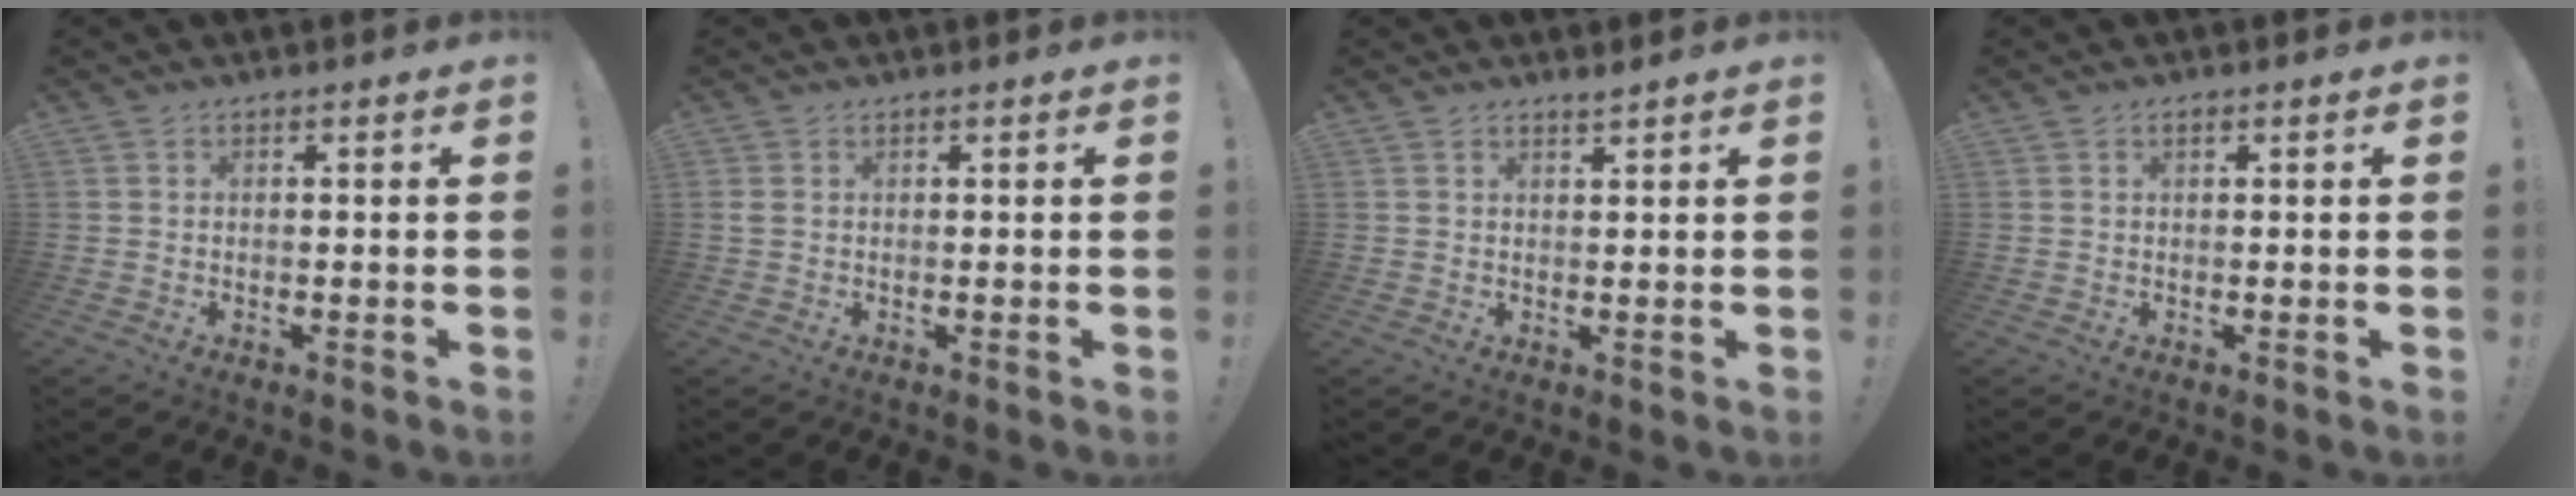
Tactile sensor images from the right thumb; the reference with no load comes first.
{"total": 1.2, "force": [0.6, 0.7, 0.9], "torque": [-0.010, 0.000, 0.009]}
{"total": 1.3, "force": [1.2, 0.0, 0.5], "torque": [-0.010, -0.004, 0.022]}
{"total": 1.0, "force": [0.6, 0.5, 0.6], "torque": [-0.014, 0.002, 0.010]}